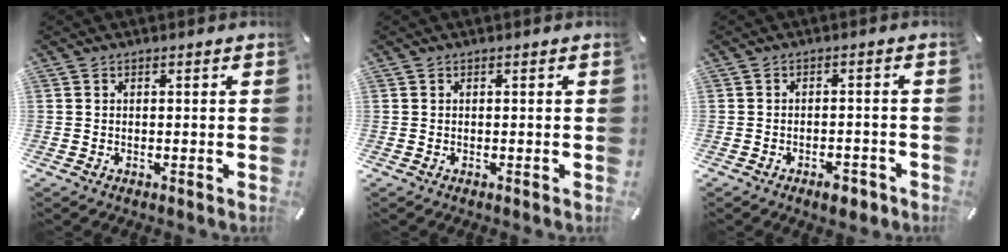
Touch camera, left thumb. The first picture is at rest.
{"total": 0.0}
{"total": 4.2, "force": [-3.0, 1.9, 2.1], "torque": [-0.028, 0.018, -0.052]}